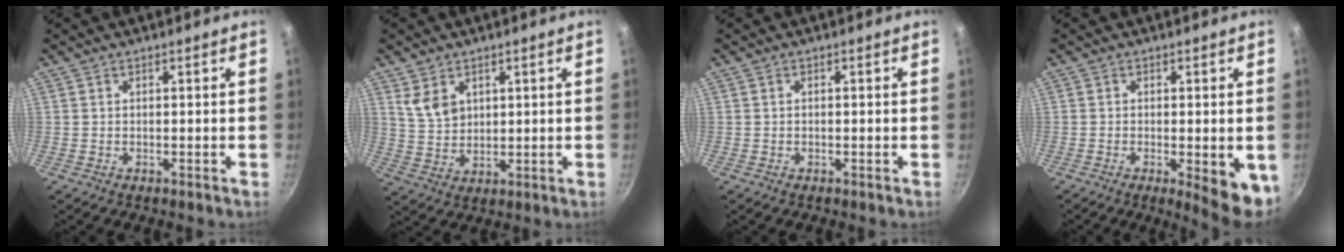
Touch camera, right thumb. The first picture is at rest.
{"total": 5.5, "force": [2.8, 3.8, 2.8], "torque": [-0.039, -0.017, 0.065]}
{"total": 0.0}
{"total": 8.3, "force": [-2.7, 2.4, 7.5], "torque": [-0.093, -0.017, -0.034]}